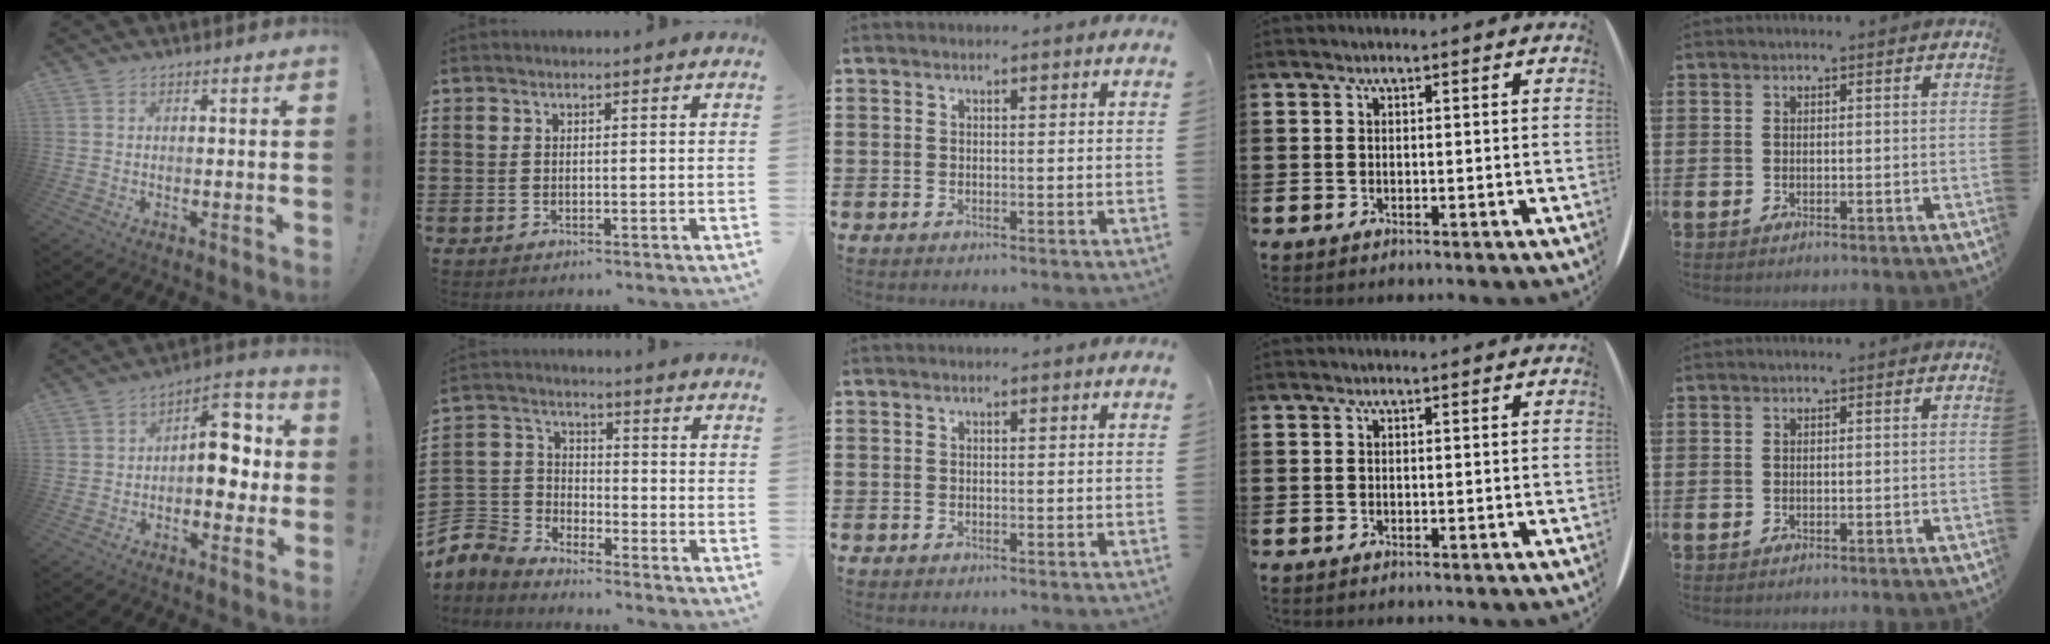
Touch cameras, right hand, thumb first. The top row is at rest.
{"thumb": {"total": 12.8, "force": [-0.7, 9.0, 9.1], "torque": [-0.101, 0.014, -0.011]}, "index": {"total": 5.9, "force": [-5.5, 2.2, 0.7], "torque": [-0.059, -0.009, -0.124]}}